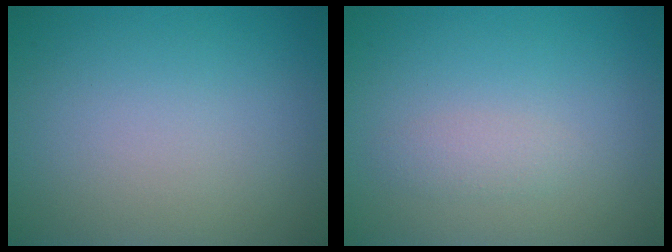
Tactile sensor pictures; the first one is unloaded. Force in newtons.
{"total": 1.2, "press": 1.2, "slide": 0.1}